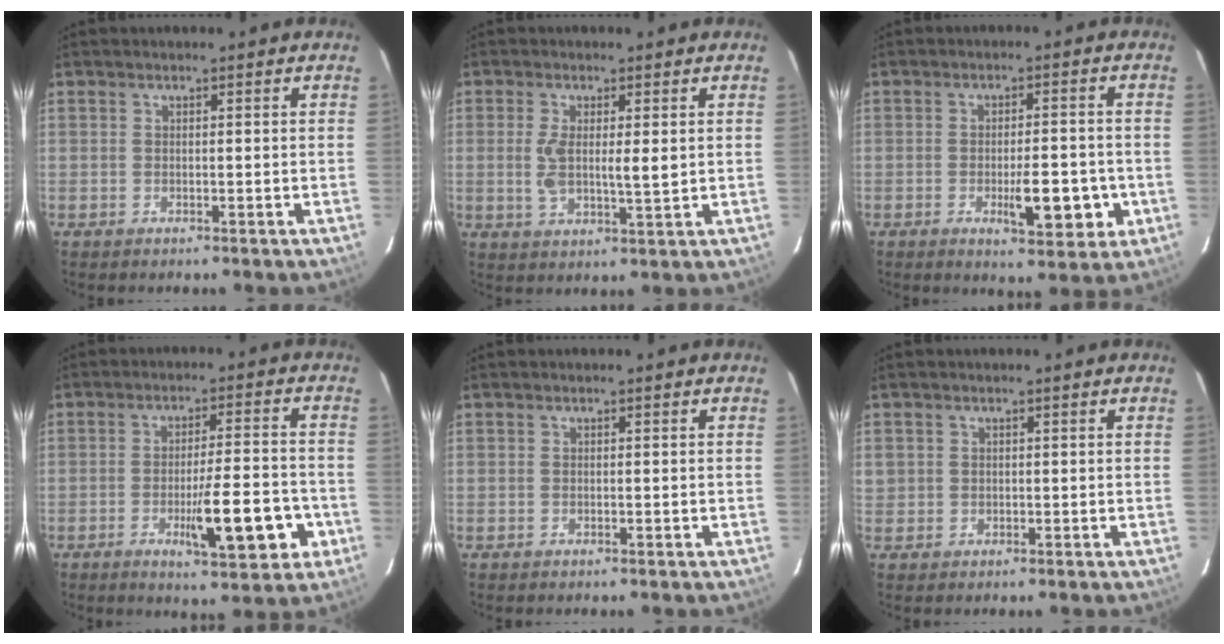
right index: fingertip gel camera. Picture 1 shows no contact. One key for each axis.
{"total": 6.0, "fx": 0.6, "fy": 1.6, "fz": 5.8, "tx": -0.107, "ty": -0.003, "tz": 0.015}
{"total": 7.9, "fx": -2.3, "fy": 2.3, "fz": 7.2, "tx": -0.100, "ty": -0.005, "tz": -0.026}
{"total": 11.1, "fx": -4.0, "fy": 2.0, "fz": 10.2, "tx": -0.148, "ty": -0.001, "tz": -0.052}
{"total": 0.0}
{"total": 1.8, "fx": 0.4, "fy": 1.7, "fz": 0.4, "tx": -0.004, "ty": 0.007, "tz": 0.010}